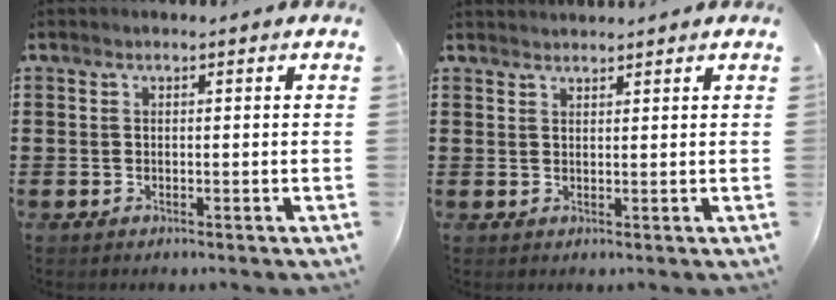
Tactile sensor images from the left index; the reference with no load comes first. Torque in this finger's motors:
{"motor_torque": [0.05, 0.06, 0.19, 0.04]}